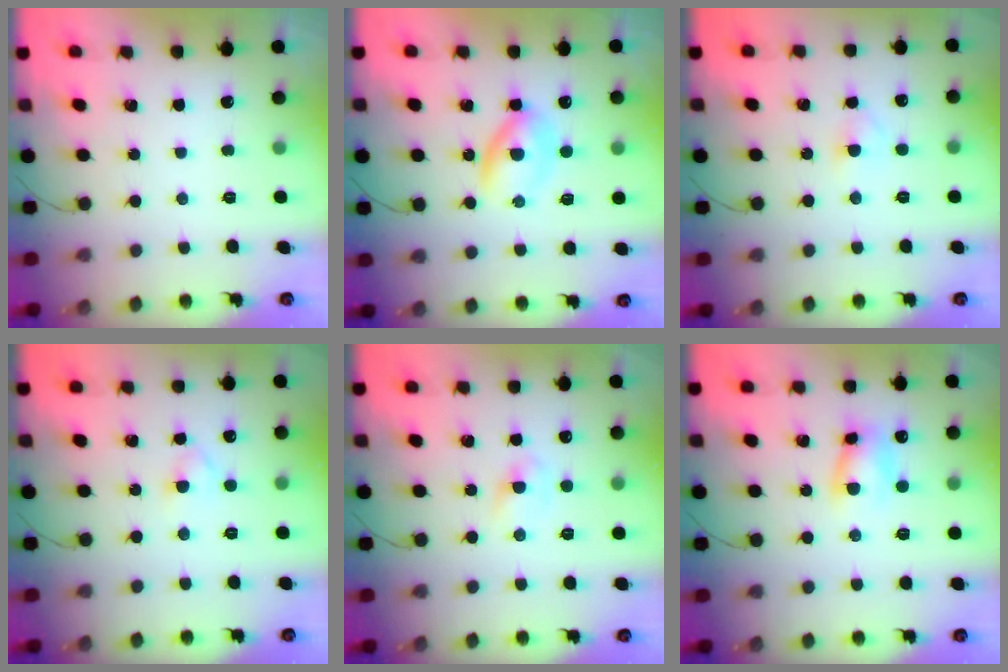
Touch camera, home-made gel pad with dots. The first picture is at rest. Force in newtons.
{"total": 3.9, "press": 3.9, "slide": 0.6}
{"total": 2.8, "press": 2.6, "slide": 1.1}
{"total": 3.0, "press": 2.7, "slide": 1.2}
{"total": 2.7, "press": 2.5, "slide": 1.0}
{"total": 7.0, "press": 7.0, "slide": 0.9}